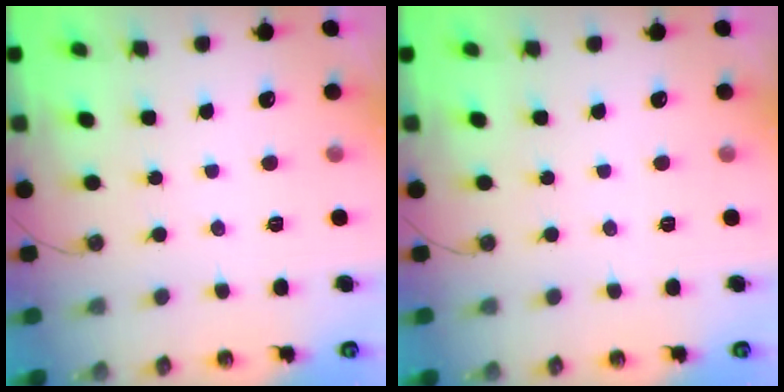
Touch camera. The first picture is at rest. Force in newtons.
{"total": 0.0}